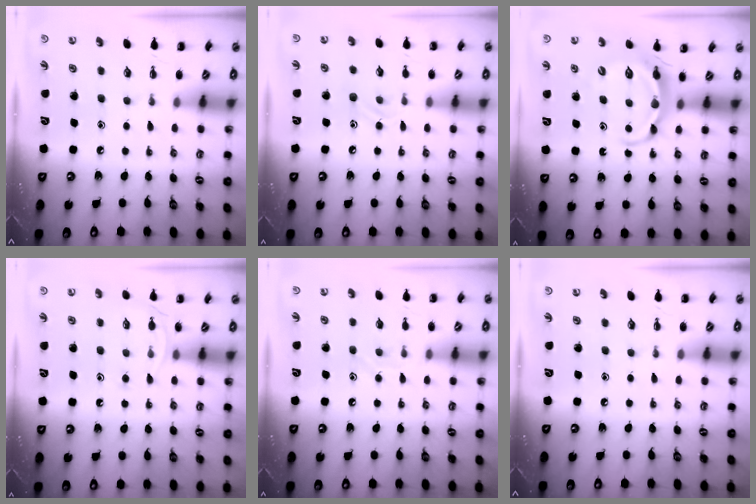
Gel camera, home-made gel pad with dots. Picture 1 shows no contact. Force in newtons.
{"total": 7.3, "press": 7.1, "slide": 1.4}
{"total": 5.5, "press": 5.5, "slide": 0.7}
{"total": 6.9, "press": 6.7, "slide": 1.8}
{"total": 7.1, "press": 7.0, "slide": 0.9}
{"total": 0.0}